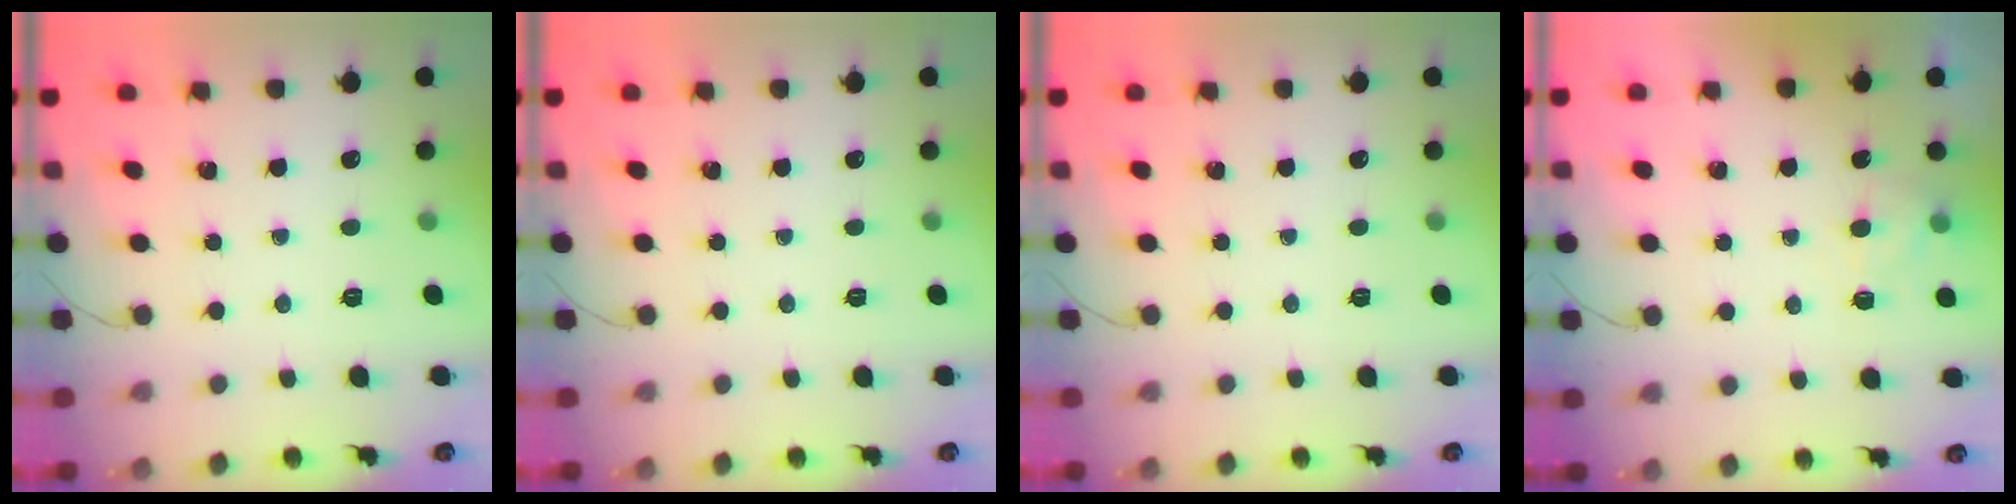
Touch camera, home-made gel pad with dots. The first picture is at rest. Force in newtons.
{"total": 0.0}
{"total": 0.0}
{"total": 2.9, "press": 2.5, "slide": 1.5}